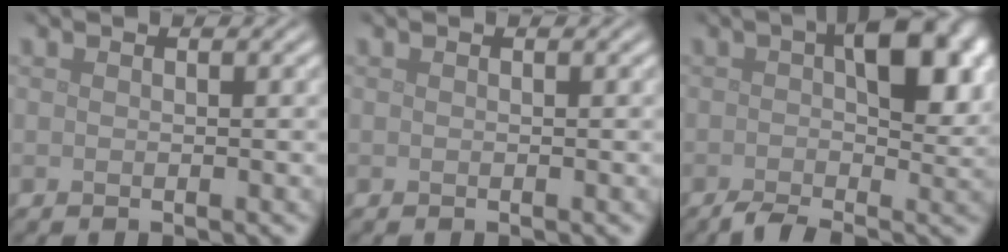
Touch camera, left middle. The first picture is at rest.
{"total": 0.0}
{"total": 8.5, "force": [-0.5, 3.7, 7.6], "torque": [-0.116, 0.010, -0.022]}